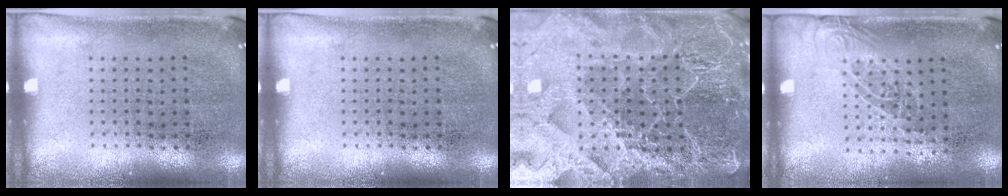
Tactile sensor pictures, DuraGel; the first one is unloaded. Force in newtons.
{"total": 0.0}
{"total": 5.5, "press": 4.8, "slide": 2.6}
{"total": 1.3, "press": 1.0, "slide": 0.9}